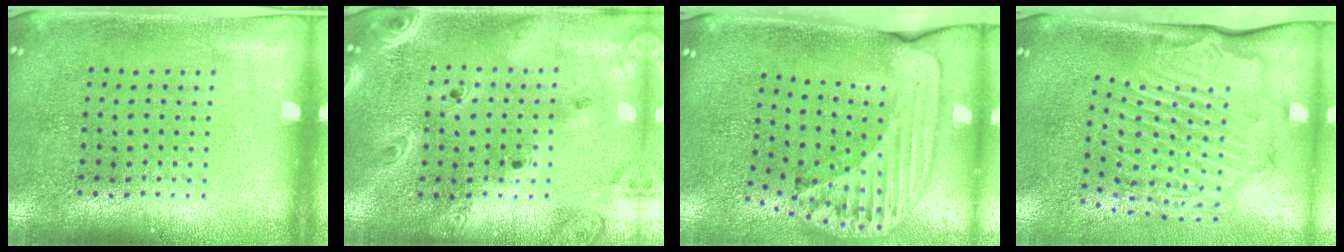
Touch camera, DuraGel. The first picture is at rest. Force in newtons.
{"total": 2.8, "press": 2.3, "slide": 1.5}
{"total": 2.5, "press": 1.8, "slide": 1.7}
{"total": 2.3, "press": 2.1, "slide": 0.7}